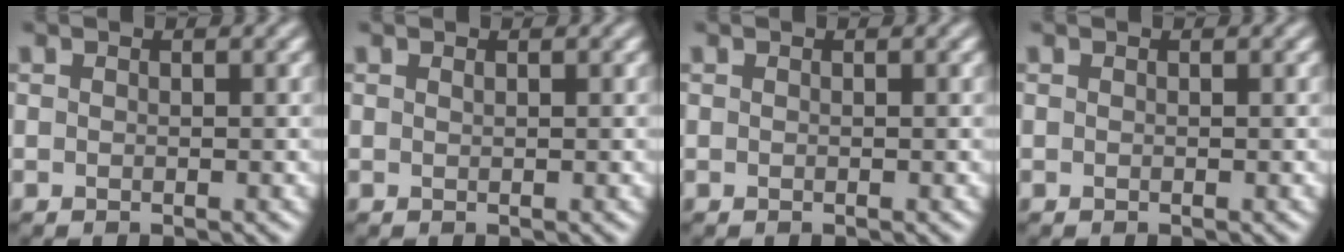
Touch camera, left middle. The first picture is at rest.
{"total": 0.0}
{"total": 0.0}
{"total": 0.0}